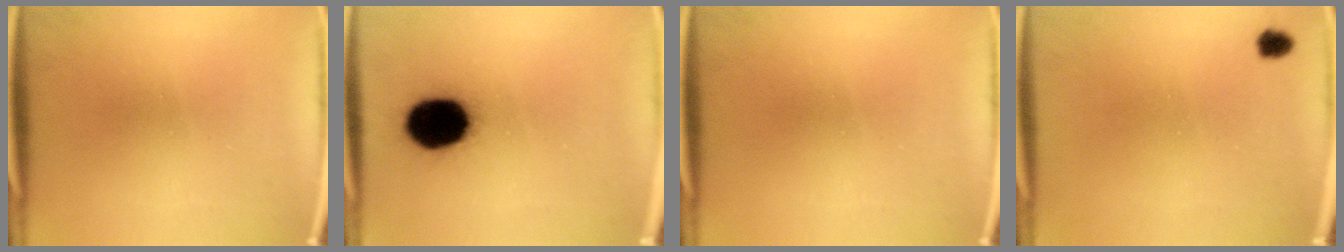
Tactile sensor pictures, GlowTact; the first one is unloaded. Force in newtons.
{"total": 16.2}
{"total": 0.0}
{"total": 1.8}